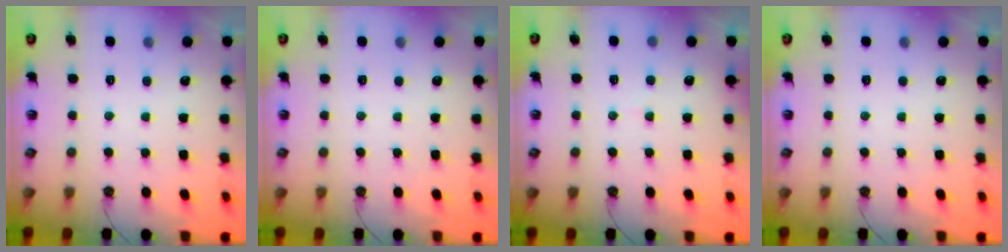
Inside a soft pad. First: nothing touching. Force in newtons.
{"total": 0.0}
{"total": 4.2, "press": 4.1, "slide": 0.6}
{"total": 0.0}